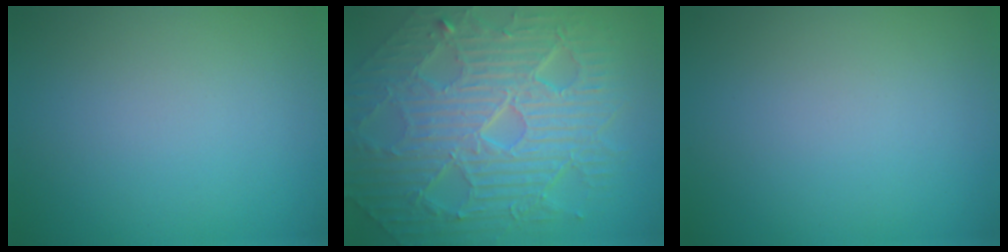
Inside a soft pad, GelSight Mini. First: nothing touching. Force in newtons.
{"total": 11.3, "press": 7.5, "slide": 8.4}
{"total": 0.0}